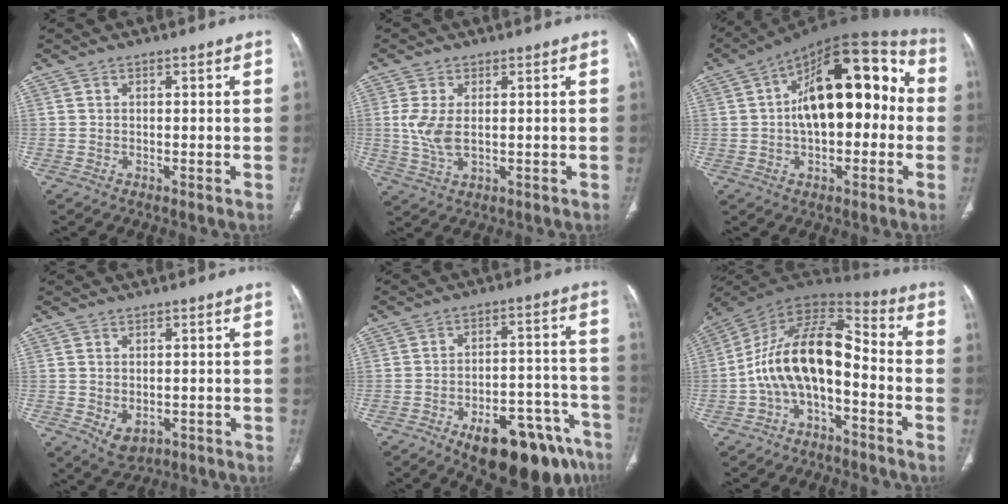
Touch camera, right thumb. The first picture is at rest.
{"total": 5.3, "force": [0.4, 2.5, 4.7], "torque": [-0.113, -0.008, 0.014]}
{"total": 21.7, "force": [1.2, 11.1, 18.6], "torque": [-0.259, 0.048, 0.008]}
{"total": 4.0, "force": [-0.9, 2.9, 2.7], "torque": [-0.038, -0.005, 0.004]}
{"total": 20.0, "force": [-12.6, 8.1, 13.3], "torque": [-0.108, 0.084, -0.173]}
{"total": 15.1, "force": [-3.8, 7.8, 12.4], "torque": [-0.209, 0.085, -0.075]}